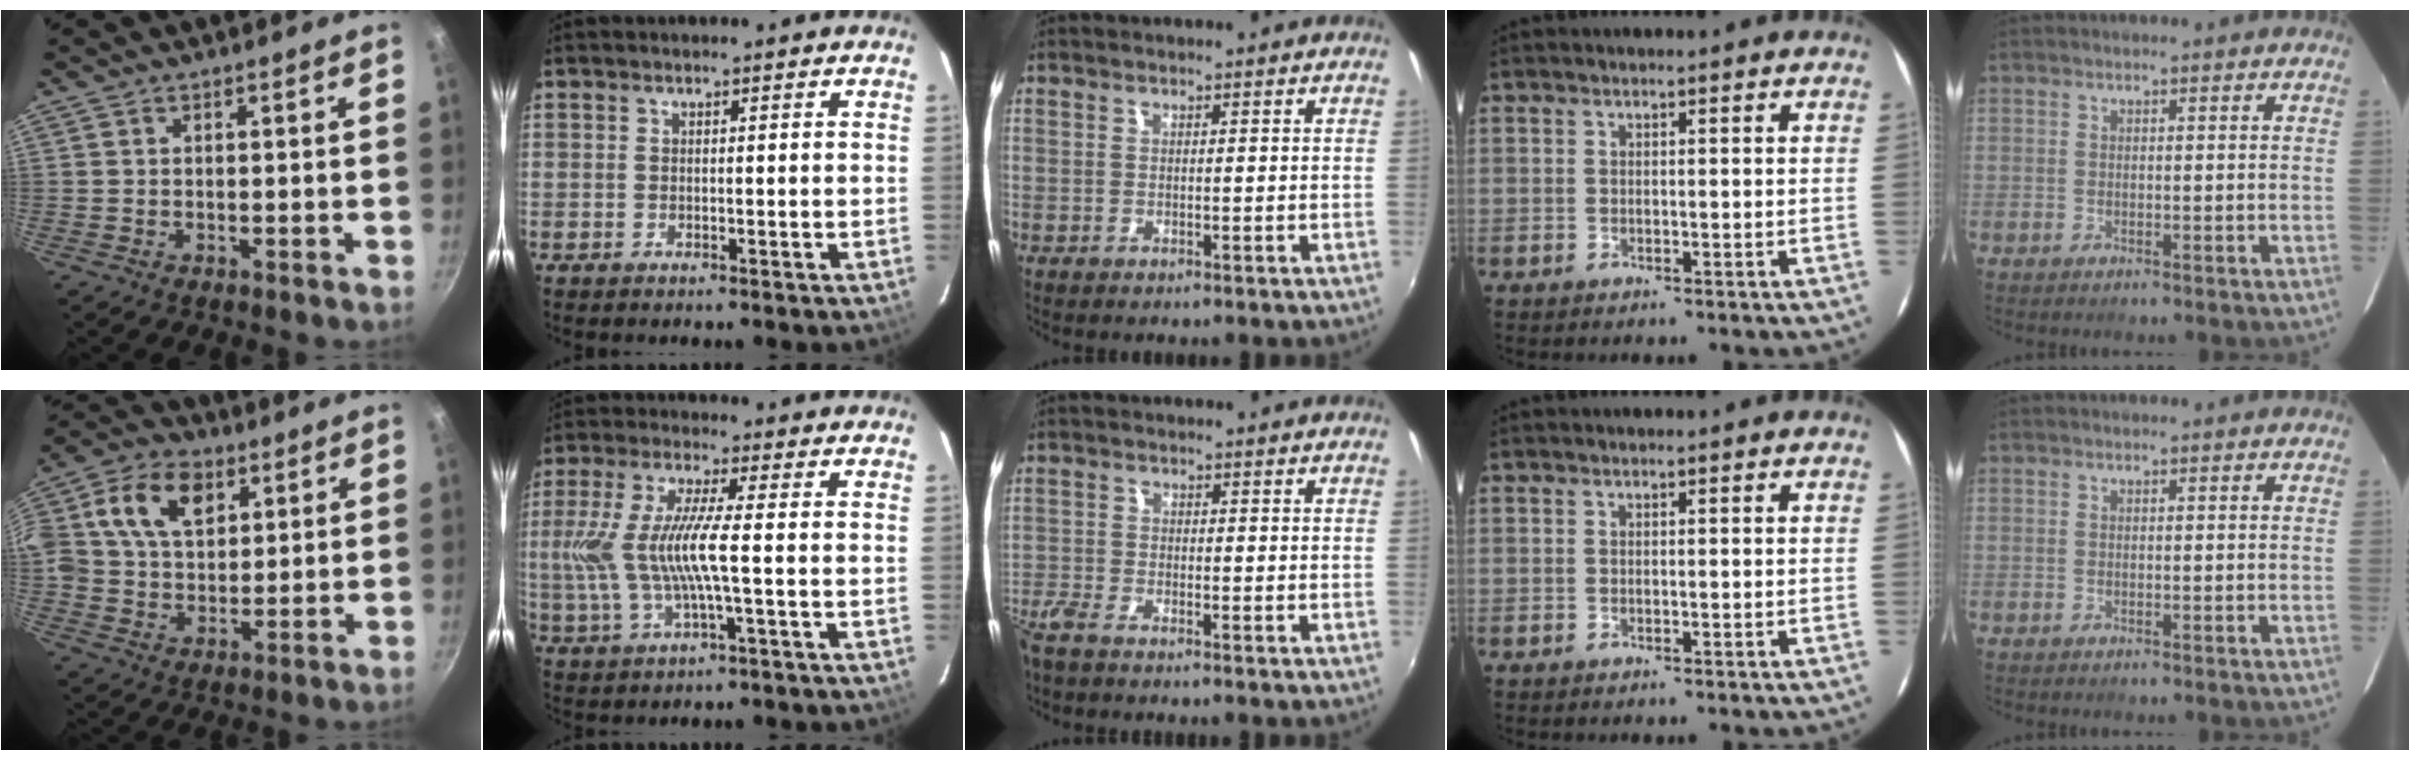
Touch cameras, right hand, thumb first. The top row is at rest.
{"thumb": {"total": 13.7, "force": [4.7, 9.5, 8.7], "torque": [-0.136, 0.002, 0.073]}, "index": {"total": 10.8, "force": [-1.0, 1.3, 10.7], "torque": [-0.220, -0.003, -0.014]}, "middle": {"total": 4.2, "force": [-3.5, 1.0, 2.0], "torque": [-0.057, -0.014, -0.074]}}